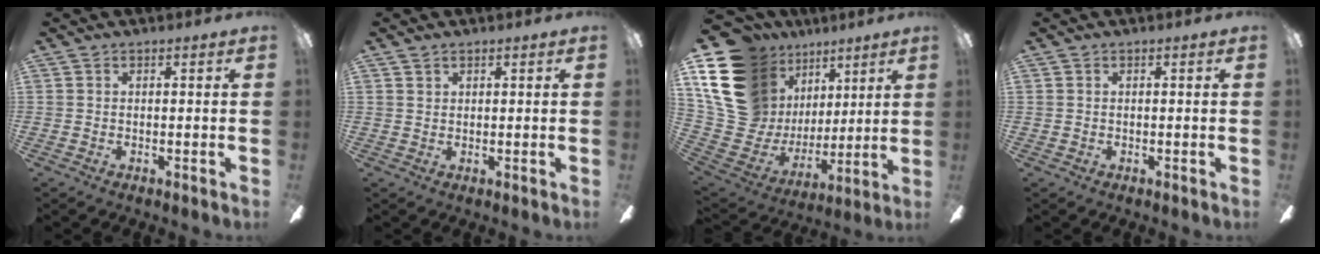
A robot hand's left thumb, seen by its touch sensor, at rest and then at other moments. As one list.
[{"total": 1.6, "force": [1.1, 1.2, 0.2], "torque": [0.004, 0.000, 0.018]}, {"total": 21.5, "force": [11.0, 15.7, 9.8], "torque": [-0.225, -0.082, 0.230]}, {"total": 0.6, "force": [0.1, 0.6, 0.0], "torque": [0.001, 0.005, 0.000]}]